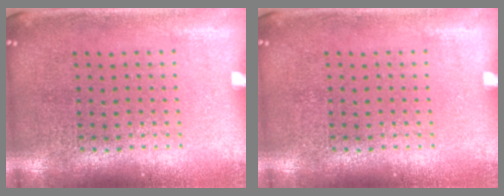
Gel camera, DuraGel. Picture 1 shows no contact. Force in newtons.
{"total": 0.0}